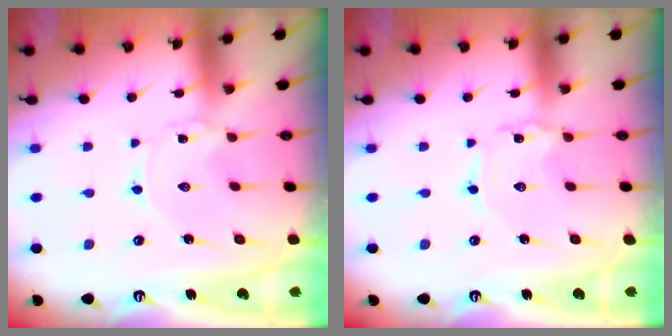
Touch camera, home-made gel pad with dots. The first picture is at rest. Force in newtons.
{"total": 1.2, "press": 1.2, "slide": 0.1}